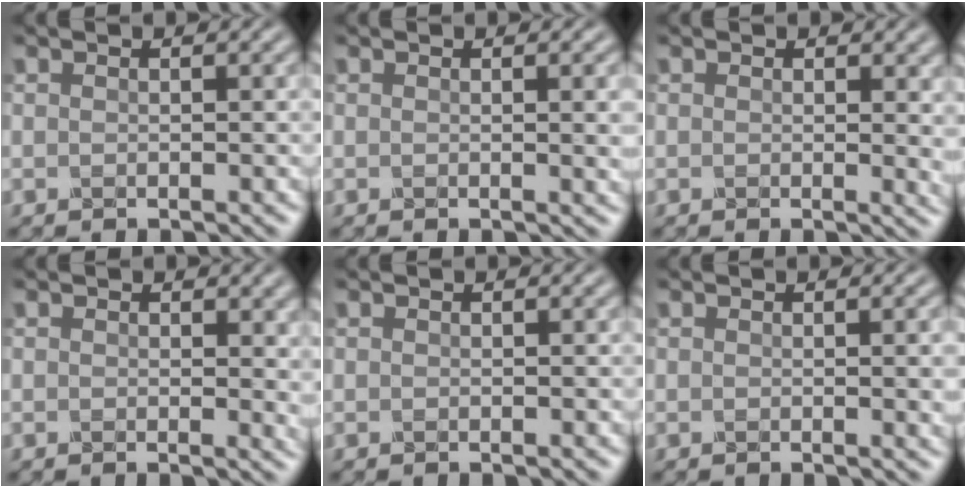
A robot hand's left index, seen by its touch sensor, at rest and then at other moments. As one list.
[{"total": 2.7, "force": [-0.2, 1.3, 2.4], "torque": [-0.019, 0.003, -0.007]}, {"total": 3.3, "force": [0.0, 1.8, 2.7], "torque": [-0.028, 0.000, -0.003]}, {"total": 3.2, "force": [0.1, 1.9, 2.5], "torque": [-0.021, 0.002, -0.002]}, {"total": 0.0}, {"total": 2.4, "force": [-0.3, 1.2, 2.1], "torque": [-0.016, 0.003, -0.008]}]